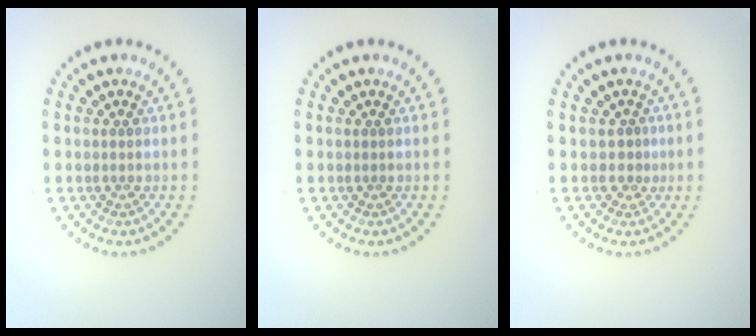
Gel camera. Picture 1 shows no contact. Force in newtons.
{"total": 0.0}
{"total": 0.8, "press": 0.6, "slide": 0.5}